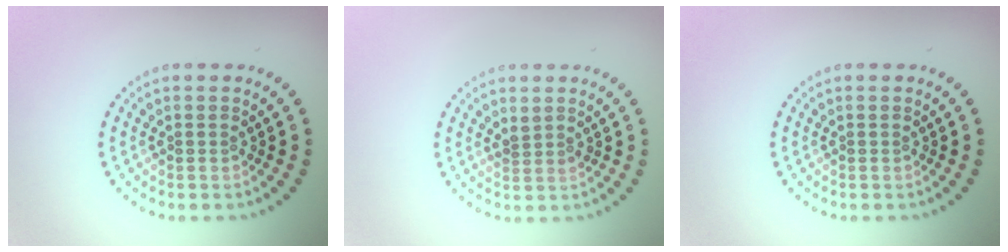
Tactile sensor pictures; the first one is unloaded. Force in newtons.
{"total": 1.1, "press": 0.9, "slide": 0.6}
{"total": 0.0}